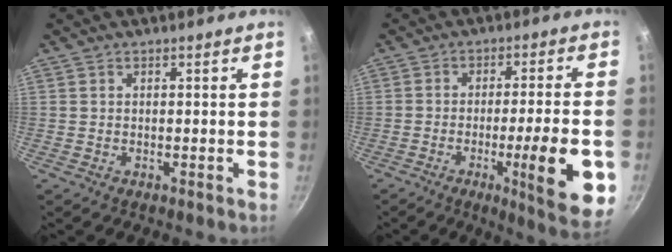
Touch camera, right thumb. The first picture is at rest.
{"total": 15.3, "force": [-4.6, 2.3, 14.4], "torque": [-0.188, 0.012, -0.062]}